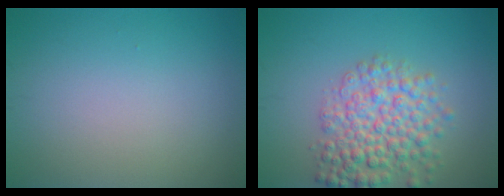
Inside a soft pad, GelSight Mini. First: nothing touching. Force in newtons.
{"total": 5.9, "press": 5.9, "slide": 0.2}